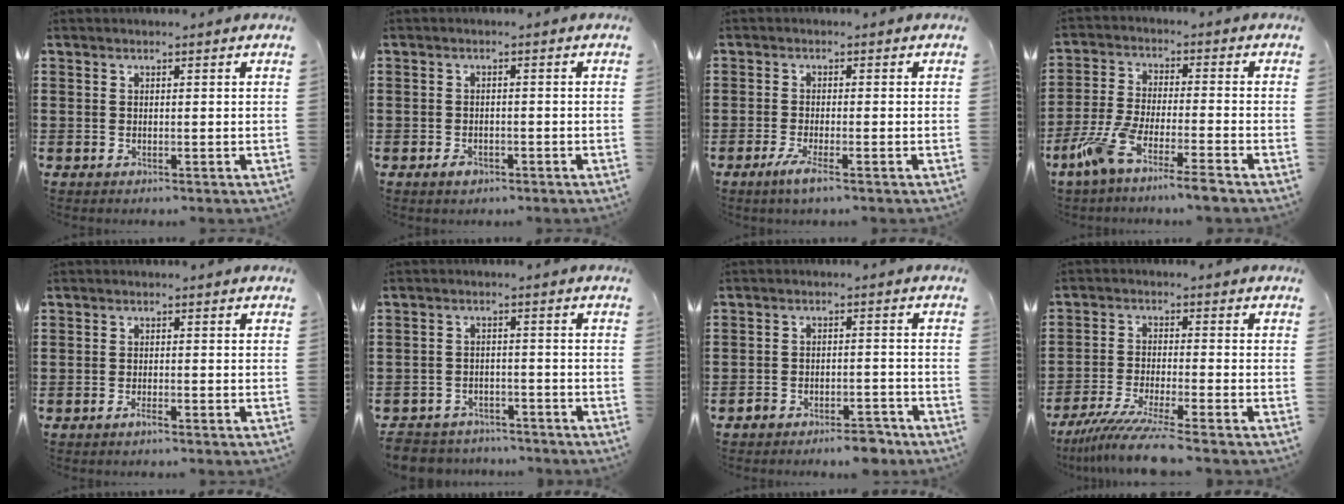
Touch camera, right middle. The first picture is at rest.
{"total": 1.3, "force": [-1.0, 0.7, 0.6], "torque": [-0.014, -0.002, -0.019]}
{"total": 3.0, "force": [-1.8, 0.0, 2.4], "torque": [-0.053, -0.010, -0.035]}
{"total": 7.3, "force": [-5.9, -0.2, 4.3], "torque": [-0.101, -0.016, -0.118]}
{"total": 1.4, "force": [-1.0, 0.1, 1.0], "torque": [-0.027, -0.008, -0.020]}
{"total": 3.8, "force": [-3.7, 0.7, -0.2], "torque": [-0.009, -0.001, -0.081]}
{"total": 4.1, "force": [-4.0, 0.6, 0.7], "torque": [-0.012, 0.010, -0.079]}
{"total": 6.9, "force": [-5.8, -0.5, 3.7], "torque": [-0.083, -0.022, -0.111]}